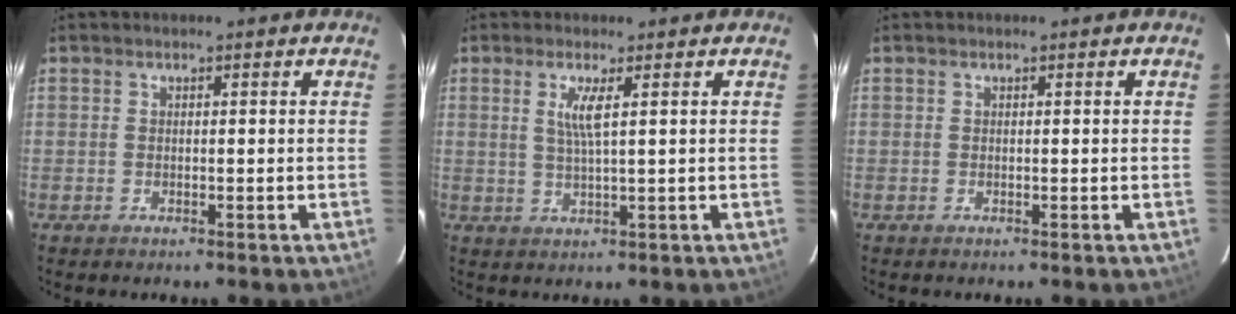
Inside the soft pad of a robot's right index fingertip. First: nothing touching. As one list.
[{"total": 3.7, "force": [1.3, -0.2, 3.4], "torque": [-0.069, -0.006, 0.025]}, {"total": 0.0}]